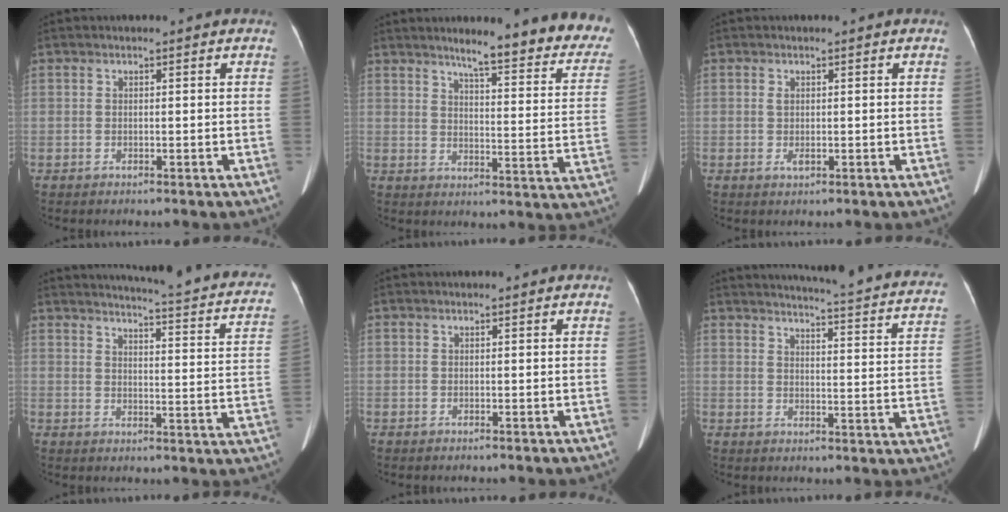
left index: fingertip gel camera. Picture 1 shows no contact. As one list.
[{"total": 19.7, "force": [16.7, 2.2, 10.1], "torque": [-0.109, -0.056, 0.193]}, {"total": 1.3, "force": [-0.1, 0.6, 1.1], "torque": [-0.024, -0.002, 0.004]}, {"total": 21.3, "force": [18.9, 1.6, 9.6], "torque": [-0.122, -0.068, 0.204]}, {"total": 0.0}, {"total": 23.2, "force": [21.3, 1.3, 9.2], "torque": [-0.121, -0.080, 0.231]}]